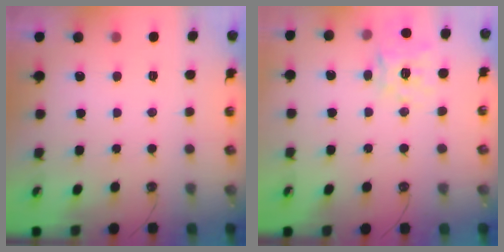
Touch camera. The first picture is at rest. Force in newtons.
{"total": 14.6, "press": 14.5, "slide": 2.0}